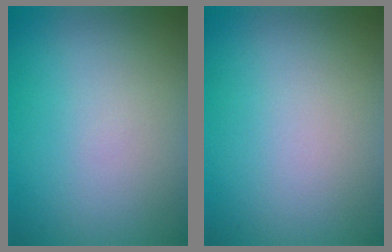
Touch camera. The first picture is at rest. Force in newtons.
{"total": 0.0}